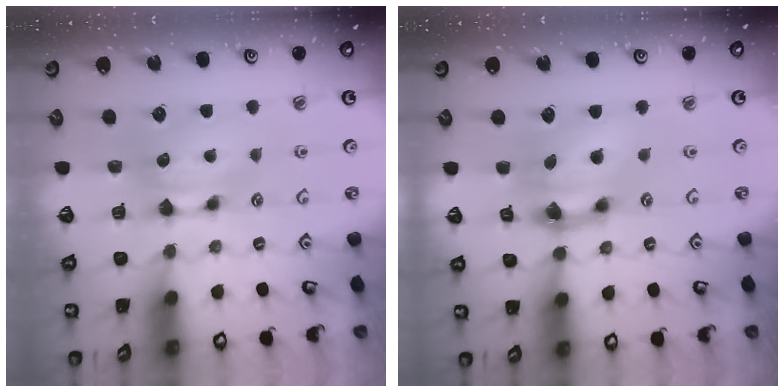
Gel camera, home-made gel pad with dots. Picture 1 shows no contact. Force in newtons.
{"total": 5.3, "press": 4.9, "slide": 1.8}